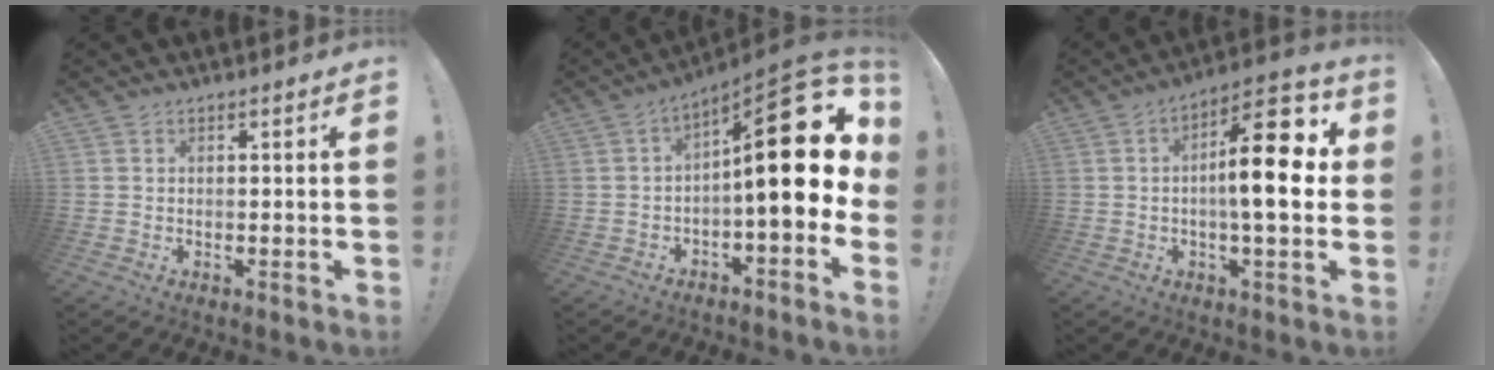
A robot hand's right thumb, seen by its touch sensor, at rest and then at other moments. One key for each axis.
{"total": 21.5, "fx": 3.3, "fy": 5.8, "fz": 20.5, "tx": -0.295, "ty": -0.028, "tz": 0.050}
{"total": 17.1, "fx": 1.3, "fy": 5.2, "fz": 16.3, "tx": -0.242, "ty": -0.004, "tz": 0.011}